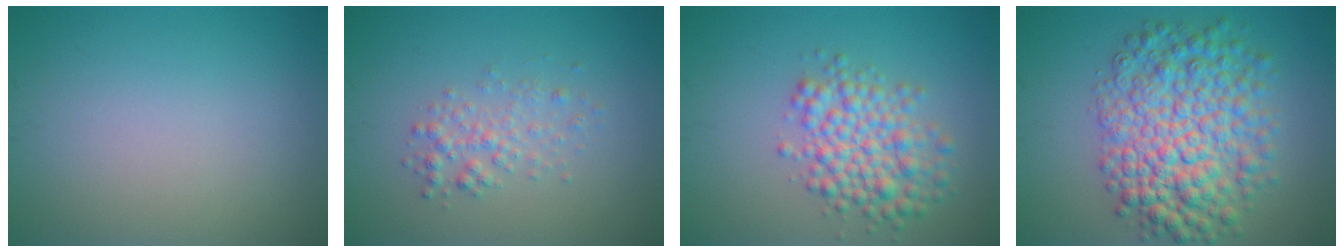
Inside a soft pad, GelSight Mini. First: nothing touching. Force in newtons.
{"total": 2.0, "press": 2.0, "slide": 0.1}
{"total": 4.9, "press": 4.9, "slide": 0.1}
{"total": 8.7, "press": 8.7, "slide": 0.2}